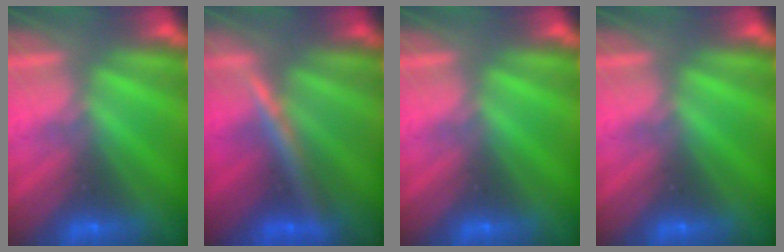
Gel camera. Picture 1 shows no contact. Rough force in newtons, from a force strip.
{"total": 2.4}
{"total": 0.0}
{"total": 0.0}